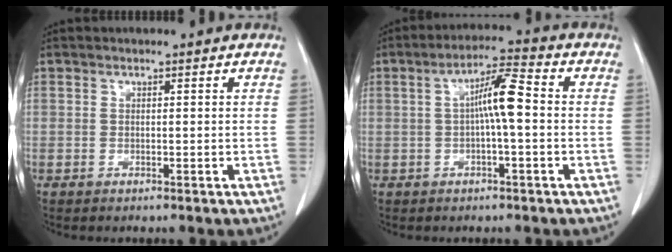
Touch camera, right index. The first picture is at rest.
{"total": 6.5, "force": [0.0, 0.6, 6.5], "torque": [-0.116, 0.017, -0.002]}